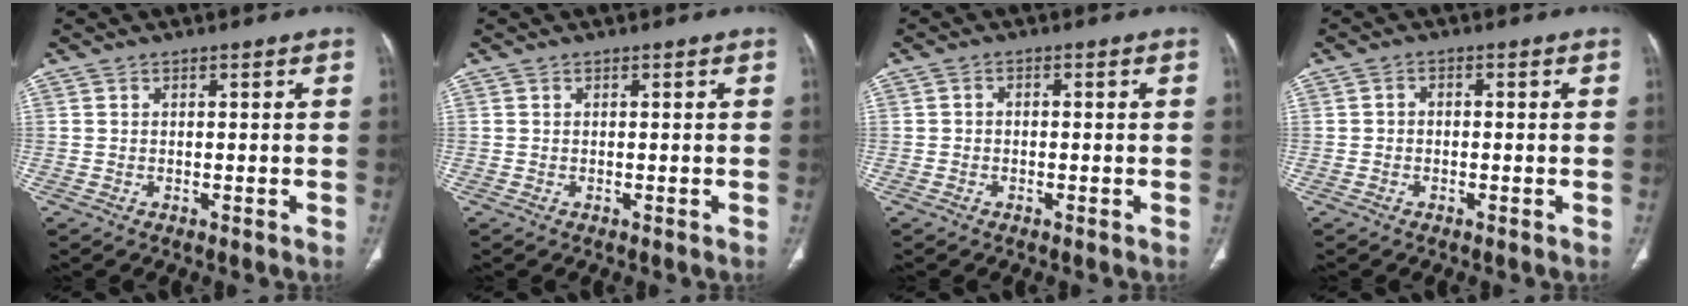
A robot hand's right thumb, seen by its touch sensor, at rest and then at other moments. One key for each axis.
{"total": 0.0}
{"total": 0.9, "fx": -0.4, "fy": 0.7, "fz": 0.5, "tx": -0.004, "ty": 0.002, "tz": -0.010}
{"total": 1.1, "fx": -0.4, "fy": 0.9, "fz": 0.6, "tx": -0.005, "ty": 0.003, "tz": -0.010}